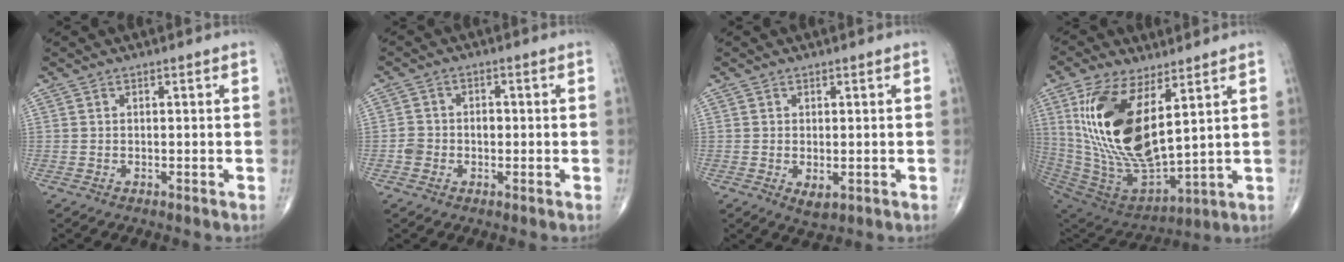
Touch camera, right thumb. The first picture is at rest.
{"total": 3.5, "force": [-0.7, 3.0, 1.7], "torque": [-0.019, 0.018, -0.013]}
{"total": 2.4, "force": [-0.5, 1.2, 2.0], "torque": [-0.029, -0.006, -0.001]}
{"total": 22.7, "force": [7.0, 10.0, 19.1], "torque": [-0.380, -0.042, 0.148]}